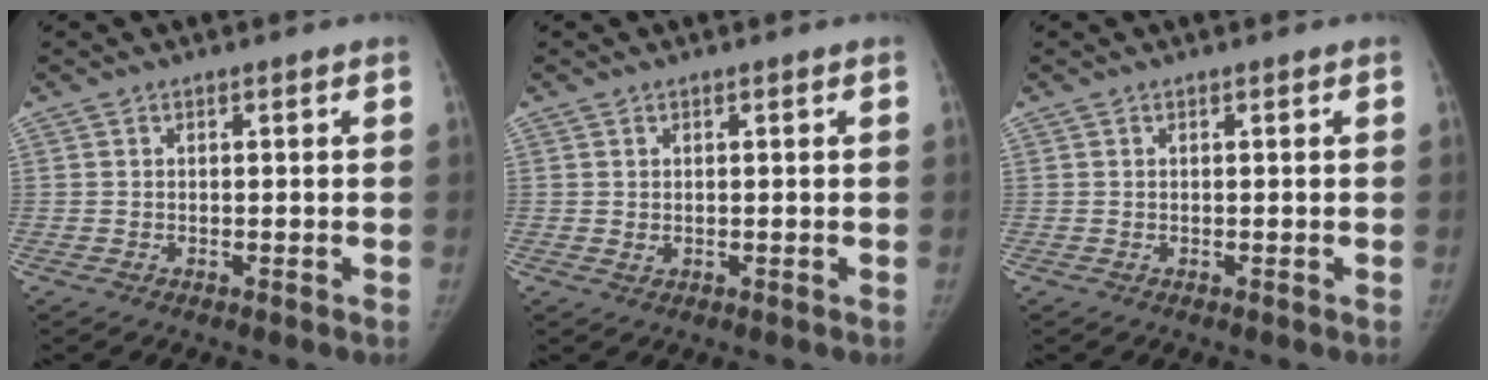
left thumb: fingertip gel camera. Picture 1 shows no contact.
{"total": 0.9, "force": [0.2, 0.7, 0.5], "torque": [-0.009, -0.002, 0.006]}
{"total": 0.0}